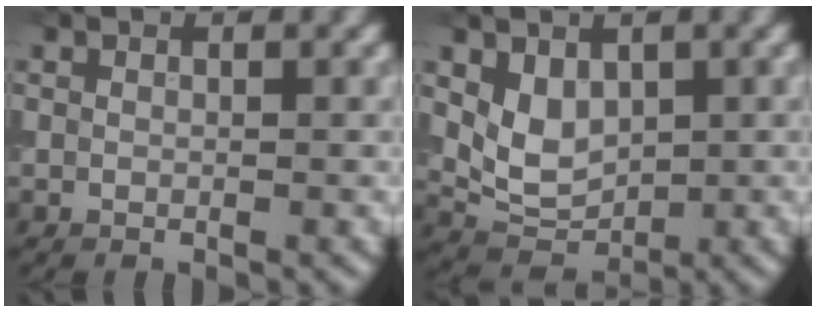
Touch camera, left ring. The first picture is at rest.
{"total": 3.5, "force": [0.9, 2.5, 2.3], "torque": [-0.041, -0.009, 0.023]}